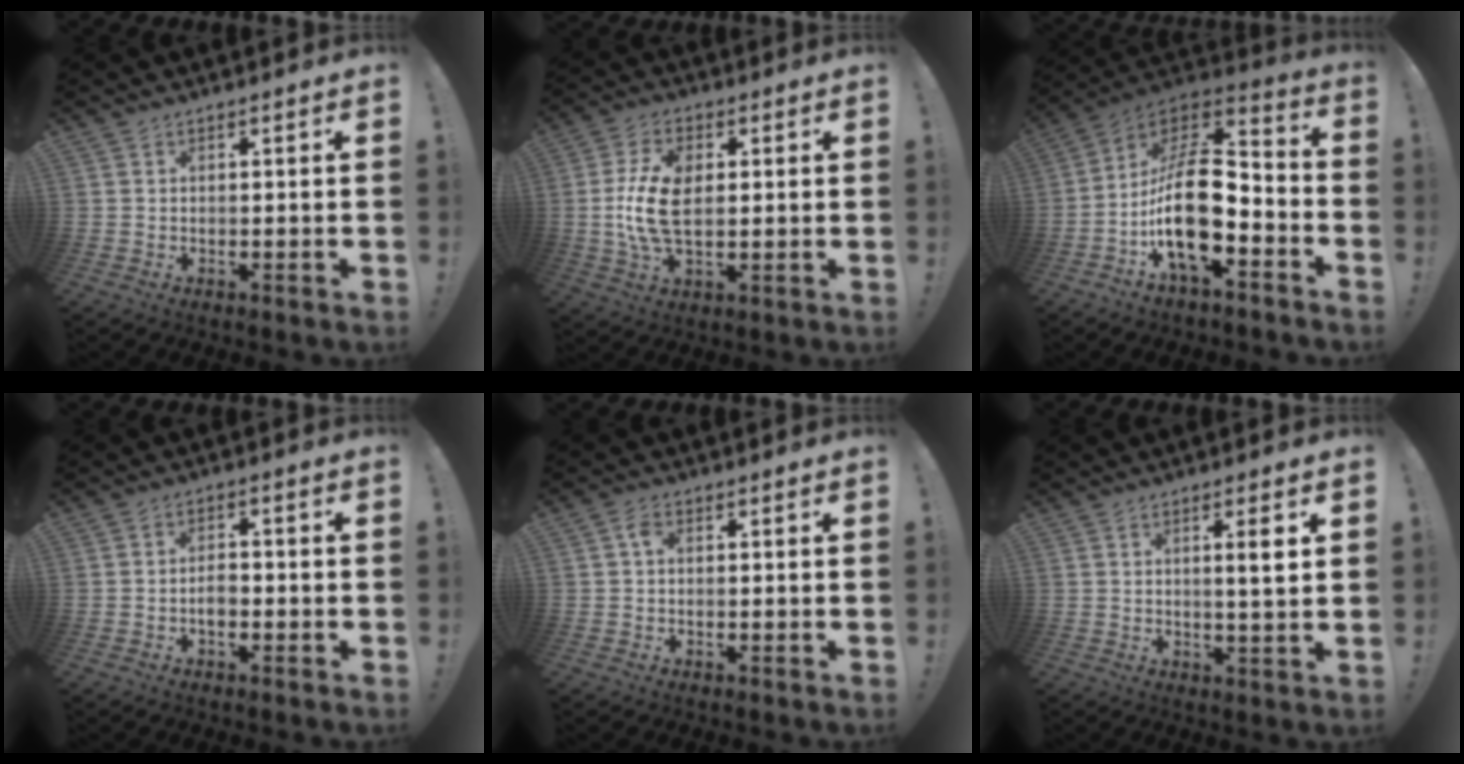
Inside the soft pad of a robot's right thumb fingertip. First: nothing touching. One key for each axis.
{"total": 13.1, "fx": 0.5, "fy": 7.6, "fz": 10.6, "tx": -0.209, "ty": -0.001, "tz": 0.011}
{"total": 20.9, "fx": -5.0, "fy": 9.9, "fz": 17.7, "tx": -0.330, "ty": 0.024, "tz": -0.079}
{"total": 3.8, "fx": -1.5, "fy": 2.3, "fz": 2.6, "tx": -0.031, "ty": 0.002, "tz": -0.030}
{"total": 2.3, "fx": 0.5, "fy": 1.6, "fz": 1.6, "tx": -0.028, "ty": 0.006, "tz": 0.006}
{"total": 4.8, "fx": 1.4, "fy": -0.1, "fz": 4.6, "tx": -0.067, "ty": -0.012, "tz": 0.013}